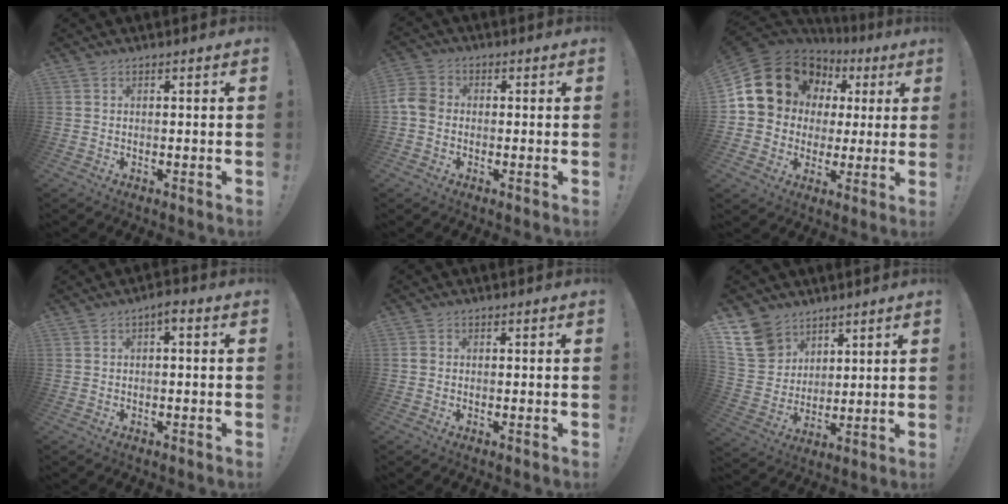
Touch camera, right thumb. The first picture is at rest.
{"total": 6.5, "force": [-1.0, 5.1, 3.8], "torque": [-0.087, 0.017, -0.013]}
{"total": 17.9, "force": [7.3, 14.3, 7.9], "torque": [-0.120, -0.032, 0.165]}
{"total": 2.1, "force": [-0.5, 0.8, 1.9], "torque": [-0.032, 0.008, -0.013]}
{"total": 1.3, "force": [-0.1, 1.1, 0.6], "torque": [-0.013, 0.006, -0.001]}
{"total": 12.9, "force": [8.1, 9.3, 3.7], "torque": [-0.077, -0.051, 0.167]}